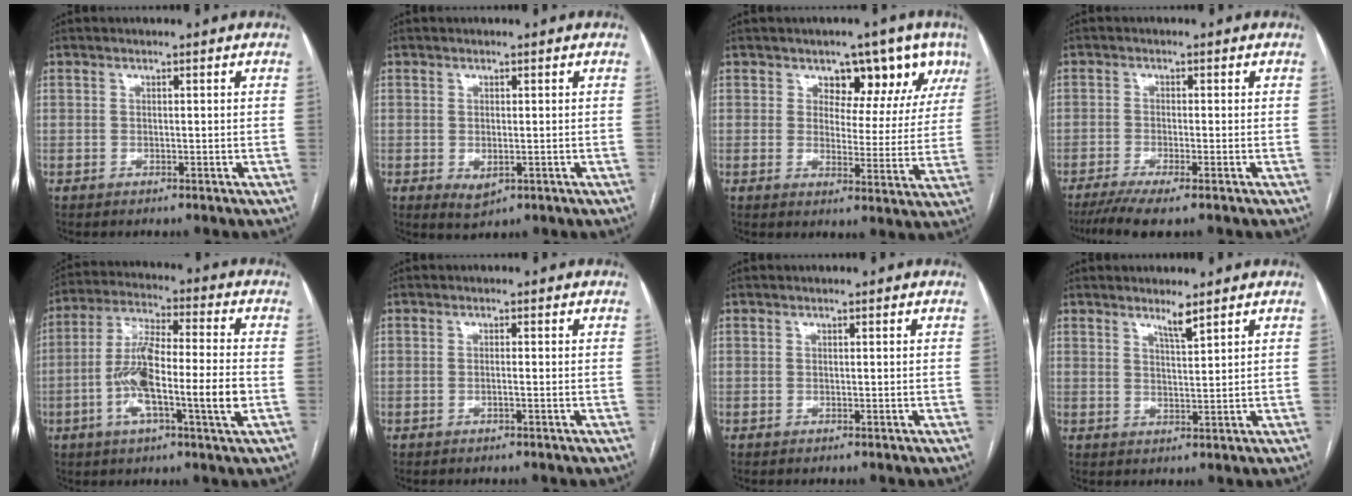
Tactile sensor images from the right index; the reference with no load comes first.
{"total": 2.4, "force": [-0.6, 1.3, 2.0], "torque": [-0.031, -0.006, 0.002]}
{"total": 9.5, "force": [5.8, 5.5, 5.2], "torque": [-0.051, 0.006, 0.065]}
{"total": 5.8, "force": [-4.1, 0.3, 4.1], "torque": [-0.066, -0.012, -0.071]}
{"total": 13.9, "force": [-3.1, 1.5, 13.4], "torque": [-0.246, 0.006, -0.058]}
{"total": 0.5, "force": [0.0, 0.0, 0.5], "torque": [-0.005, 0.002, 0.001]}
{"total": 0.0}
{"total": 2.7, "force": [2.1, 0.1, 1.6], "torque": [-0.031, -0.007, 0.039]}